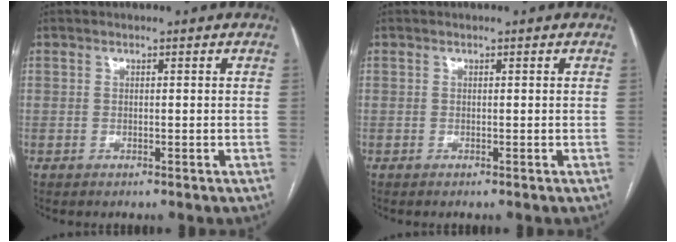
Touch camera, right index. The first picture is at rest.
{"total": 0.0}